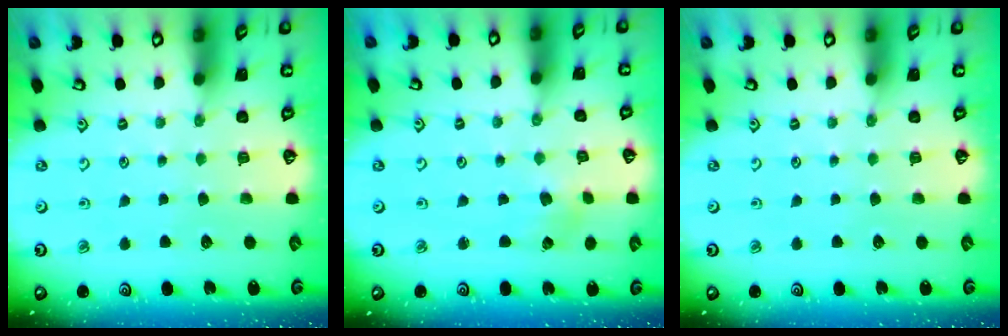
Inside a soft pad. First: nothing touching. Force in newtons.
{"total": 3.6, "press": 3.5, "slide": 0.7}
{"total": 0.0}